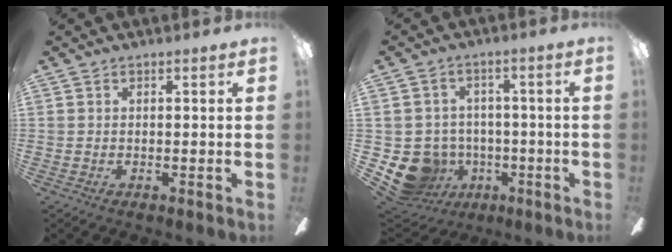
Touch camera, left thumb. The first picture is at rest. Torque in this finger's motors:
{"motor_torque": [-0.83, 0.87, -0.10, 0.14, 0.02]}